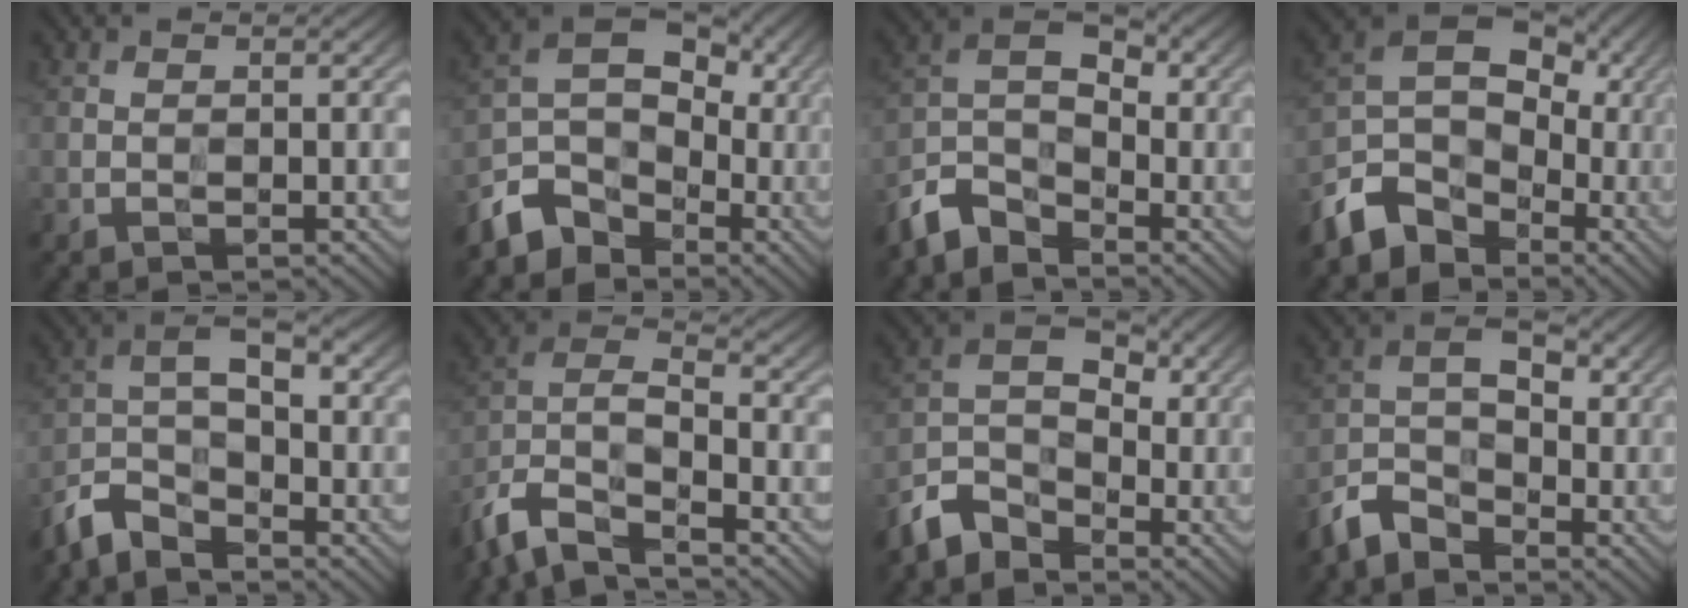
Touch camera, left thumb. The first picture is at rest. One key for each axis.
{"total": 8.7, "fx": -4.6, "fy": 6.2, "fz": 4.1, "tx": -0.080, "ty": -0.005, "tz": -0.109}
{"total": 7.1, "fx": -5.4, "fy": 3.4, "fz": 3.1, "tx": -0.060, "ty": -0.003, "tz": -0.130}
{"total": 10.7, "fx": -4.8, "fy": 7.7, "fz": 5.7, "tx": -0.125, "ty": -0.006, "tz": -0.110}
{"total": 6.2, "fx": -4.4, "fy": 2.3, "fz": 3.7, "tx": -0.076, "ty": 0.002, "tz": -0.103}
{"total": 10.1, "fx": -7.4, "fy": 3.4, "fz": 6.0, "tx": -0.120, "ty": -0.009, "tz": -0.160}
{"total": 6.7, "fx": -4.7, "fy": 3.9, "fz": 2.9, "tx": -0.056, "ty": 0.000, "tz": -0.114}
{"total": 5.9, "fx": -4.2, "fy": 2.9, "fz": 2.8, "tx": -0.053, "ty": 0.000, "tz": -0.103}